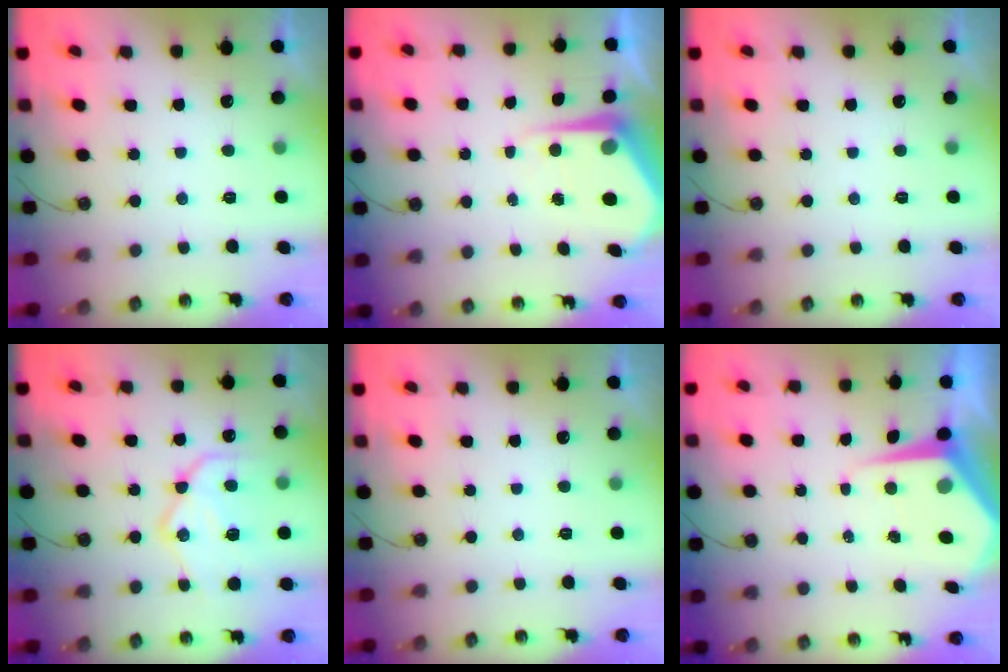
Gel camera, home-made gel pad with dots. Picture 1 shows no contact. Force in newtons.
{"total": 8.3, "press": 8.3, "slide": 0.3}
{"total": 0.0}
{"total": 18.6, "press": 18.5, "slide": 1.7}
{"total": 0.0}
{"total": 8.4, "press": 8.4, "slide": 0.8}